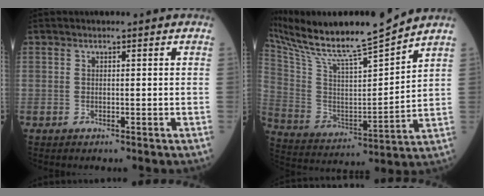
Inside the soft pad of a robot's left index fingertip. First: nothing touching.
{"total": 19.4, "force": [17.6, -0.1, 8.2], "torque": [-0.170, -0.023, 0.313]}